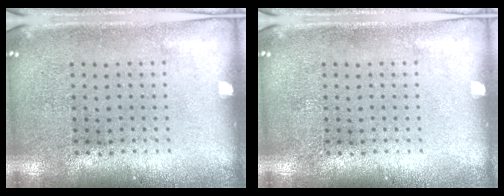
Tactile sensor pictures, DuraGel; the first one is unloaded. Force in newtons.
{"total": 0.0}